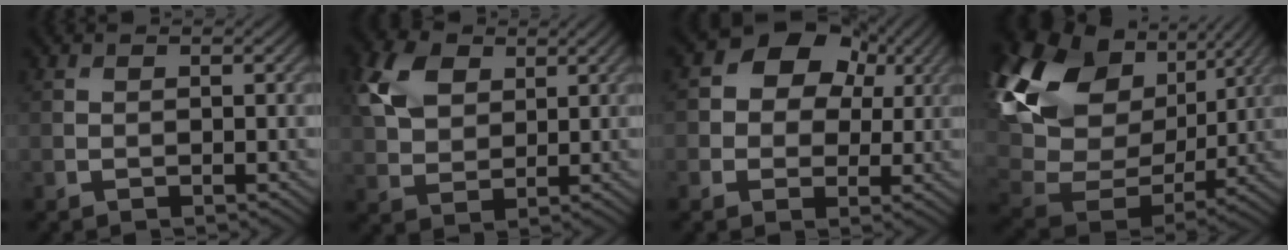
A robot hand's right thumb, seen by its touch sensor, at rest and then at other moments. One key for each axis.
{"total": 7.4, "fx": 3.1, "fy": 4.9, "fz": 4.5, "tx": -0.122, "ty": 0.016, "tz": 0.057}
{"total": 8.9, "fx": 2.7, "fy": 7.3, "fz": 4.3, "tx": -0.085, "ty": 0.033, "tz": 0.018}
{"total": 19.0, "fx": 7.5, "fy": 12.9, "fz": 11.7, "tx": -0.300, "ty": 0.026, "tz": 0.154}